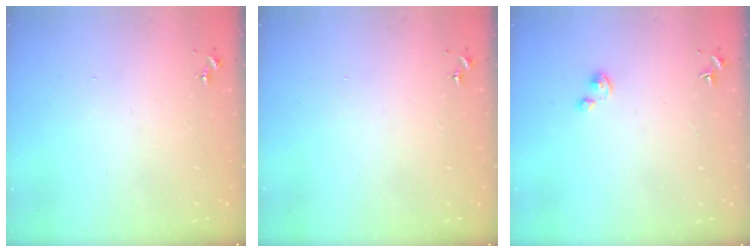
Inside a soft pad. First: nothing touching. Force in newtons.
{"total": 0.0}
{"total": 2.5, "press": 2.5, "slide": 0.3}